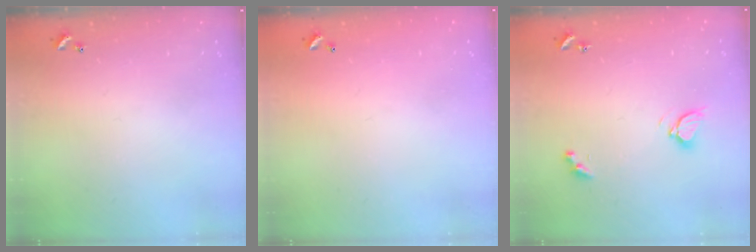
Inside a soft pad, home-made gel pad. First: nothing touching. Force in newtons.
{"total": 2.8, "press": 2.8, "slide": 0.1}
{"total": 3.4, "press": 3.3, "slide": 0.4}